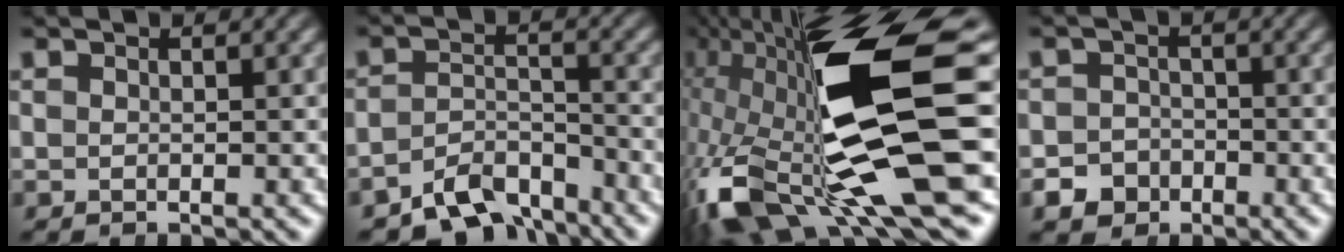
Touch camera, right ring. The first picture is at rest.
{"total": 7.2, "force": [-5.9, 3.2, 2.6], "torque": [-0.031, -0.023, -0.093]}
{"total": 18.1, "force": [-2.1, 7.5, 16.3], "torque": [-0.288, -0.031, -0.002]}
{"total": 5.3, "force": [-2.9, 4.4, 0.7], "torque": [-0.016, -0.020, -0.048]}